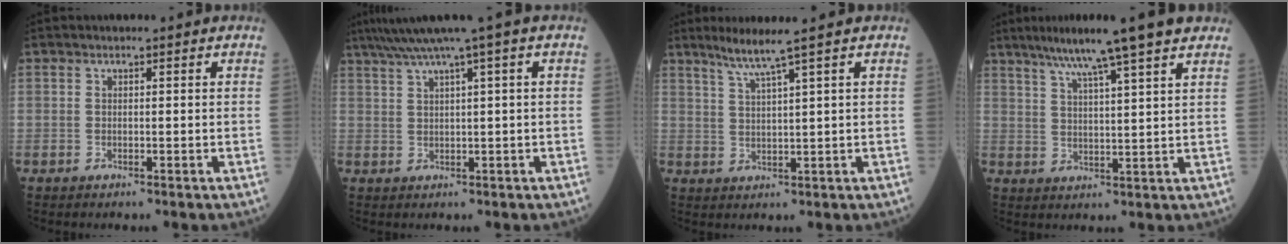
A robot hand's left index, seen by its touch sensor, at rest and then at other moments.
{"total": 6.5, "force": [4.0, -1.4, 4.9], "torque": [-0.087, 0.025, 0.070]}
{"total": 4.4, "force": [3.0, -1.6, 2.8], "torque": [-0.059, -0.007, 0.063]}
{"total": 12.0, "force": [9.2, -0.3, 7.7], "torque": [-0.123, 0.024, 0.130]}